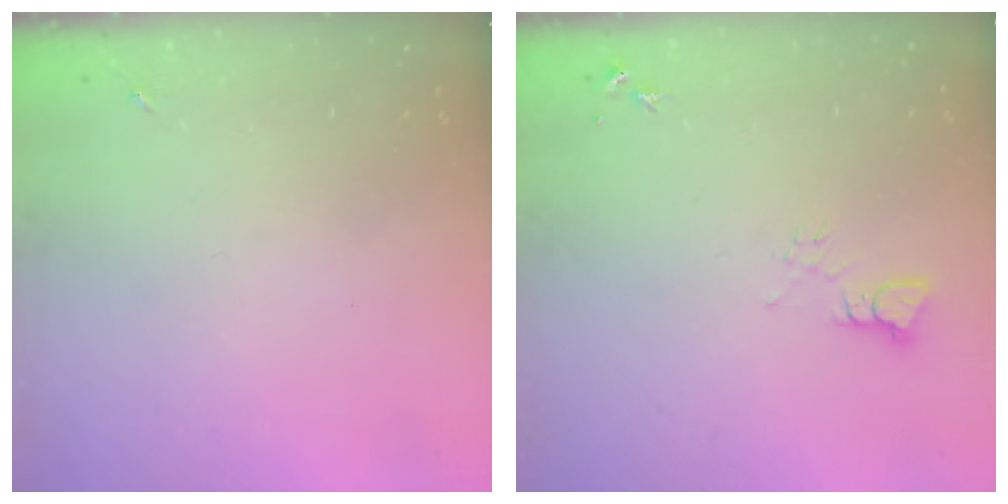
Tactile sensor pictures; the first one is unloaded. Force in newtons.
{"total": 4.0, "press": 3.9, "slide": 0.3}